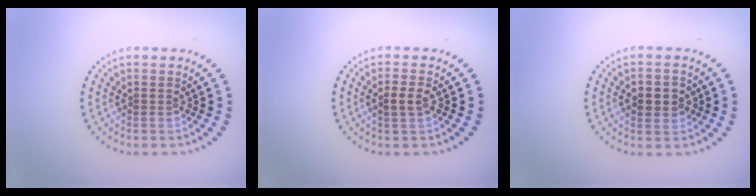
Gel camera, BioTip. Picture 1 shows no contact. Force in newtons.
{"total": 1.8, "press": 1.8, "slide": 0.3}
{"total": 2.8, "press": 2.8, "slide": 0.2}